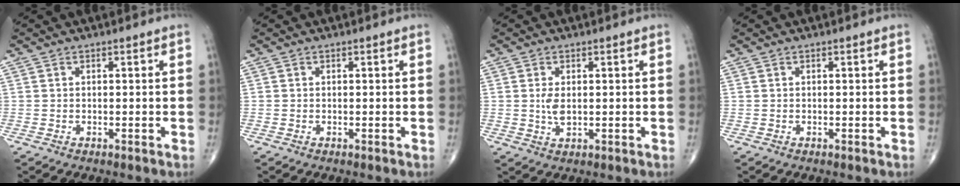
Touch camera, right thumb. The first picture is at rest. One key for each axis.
{"total": 0.0}
{"total": 3.0, "fx": 0.3, "fy": 1.5, "fz": 2.6, "tx": -0.052, "ty": -0.007, "tz": 0.007}
{"total": 0.0}